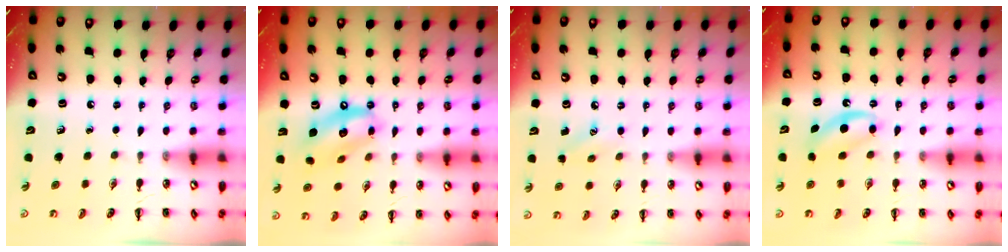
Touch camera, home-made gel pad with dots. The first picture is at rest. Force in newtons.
{"total": 13.4, "press": 13.2, "slide": 2.6}
{"total": 5.2, "press": 5.0, "slide": 1.4}
{"total": 5.1, "press": 5.0, "slide": 1.1}